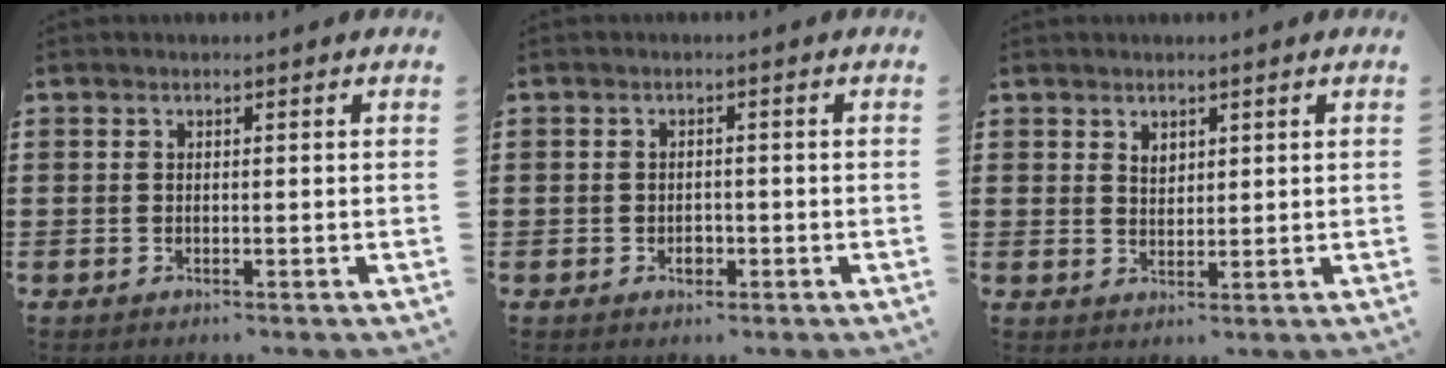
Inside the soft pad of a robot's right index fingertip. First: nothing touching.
{"total": 1.6, "force": [-0.7, 1.1, 0.9], "torque": [-0.018, 0.001, -0.013]}
{"total": 1.7, "force": [1.4, 1.0, 0.5], "torque": [-0.011, 0.003, 0.026]}